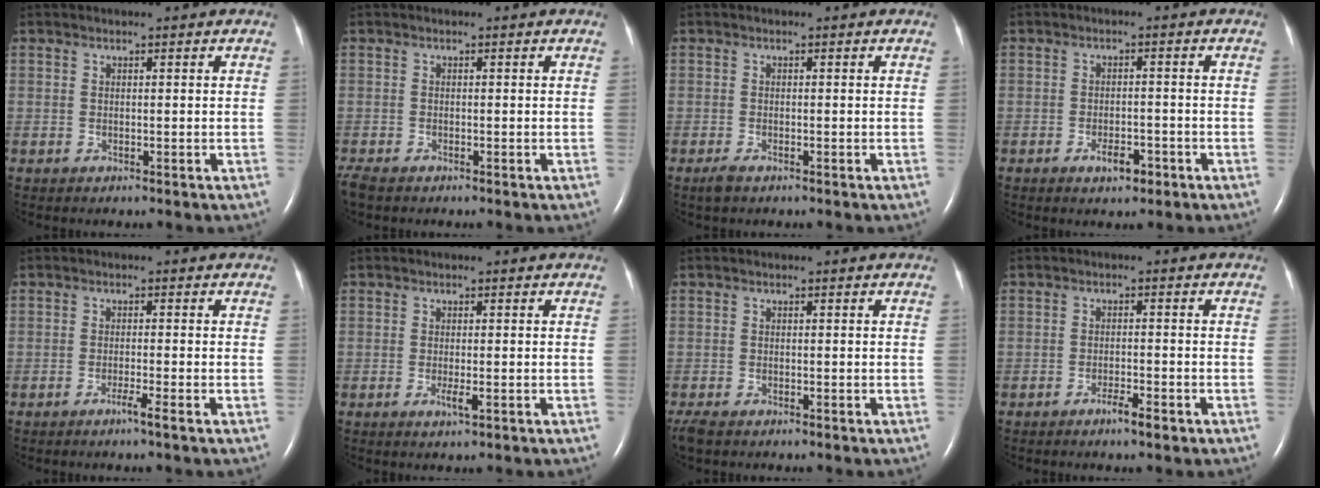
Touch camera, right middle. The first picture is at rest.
{"total": 2.5, "force": [-2.0, 0.8, 1.3], "torque": [-0.034, -0.008, -0.034]}
{"total": 1.5, "force": [-1.0, 0.4, 1.0], "torque": [-0.031, -0.005, -0.018]}
{"total": 3.4, "force": [-1.9, 1.4, 2.4], "torque": [-0.038, 0.003, -0.028]}
{"total": 1.8, "force": [-1.1, -0.5, 1.3], "torque": [-0.025, -0.001, -0.021]}
{"total": 1.6, "force": [-0.6, 0.2, 1.5], "torque": [-0.028, -0.004, -0.009]}
{"total": 2.7, "force": [-2.1, 0.9, 1.5], "torque": [-0.038, -0.010, -0.034]}
{"total": 2.5, "force": [-1.7, 0.3, 1.8], "torque": [-0.031, 0.001, -0.028]}